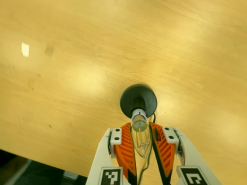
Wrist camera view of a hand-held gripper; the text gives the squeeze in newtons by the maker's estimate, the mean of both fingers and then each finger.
{"total": 11.8, "left": 11.4, "right": 12.2}